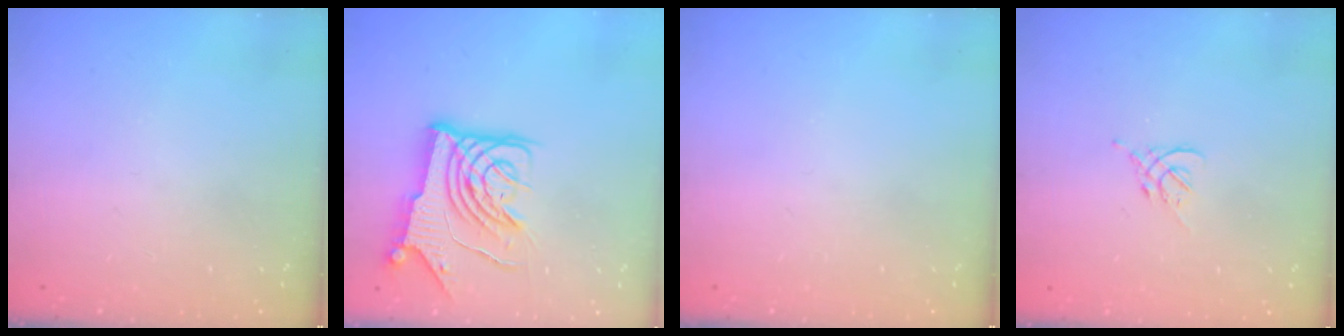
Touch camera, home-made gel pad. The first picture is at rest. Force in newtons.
{"total": 12.6, "press": 12.6, "slide": 1.4}
{"total": 0.0}
{"total": 1.2, "press": 1.1, "slide": 0.5}